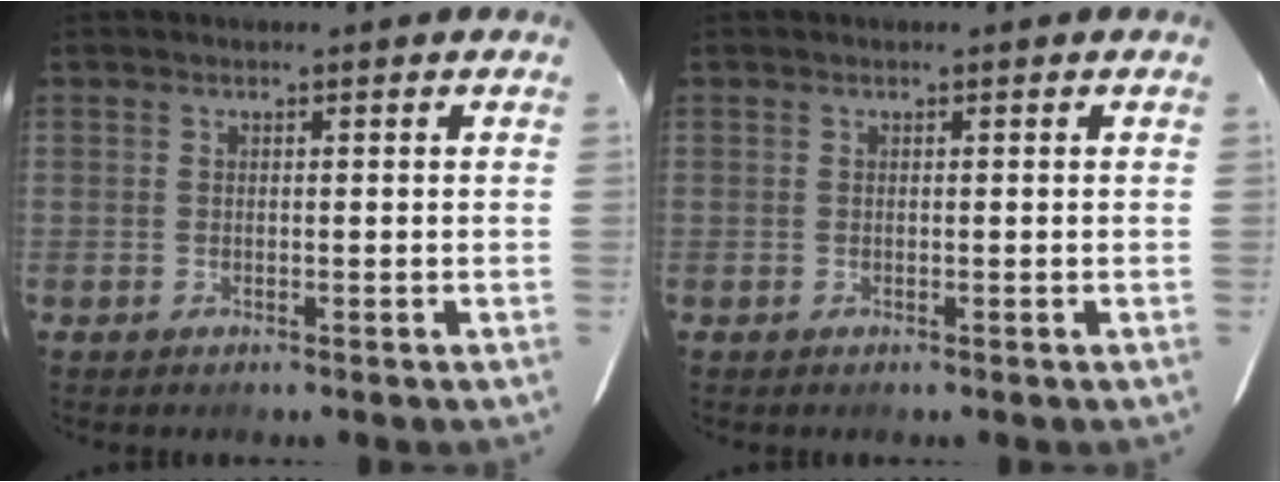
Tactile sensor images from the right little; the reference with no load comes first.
{"total": 0.0}